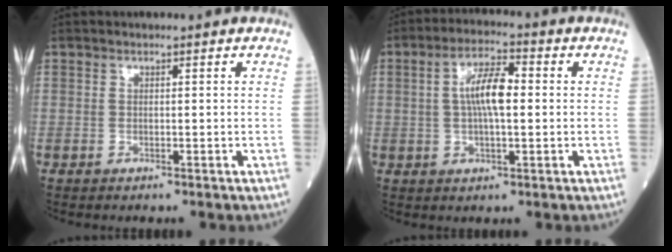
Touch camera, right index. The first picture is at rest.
{"total": 7.2, "force": [0.7, 1.9, 6.9], "torque": [-0.133, 0.015, 0.010]}